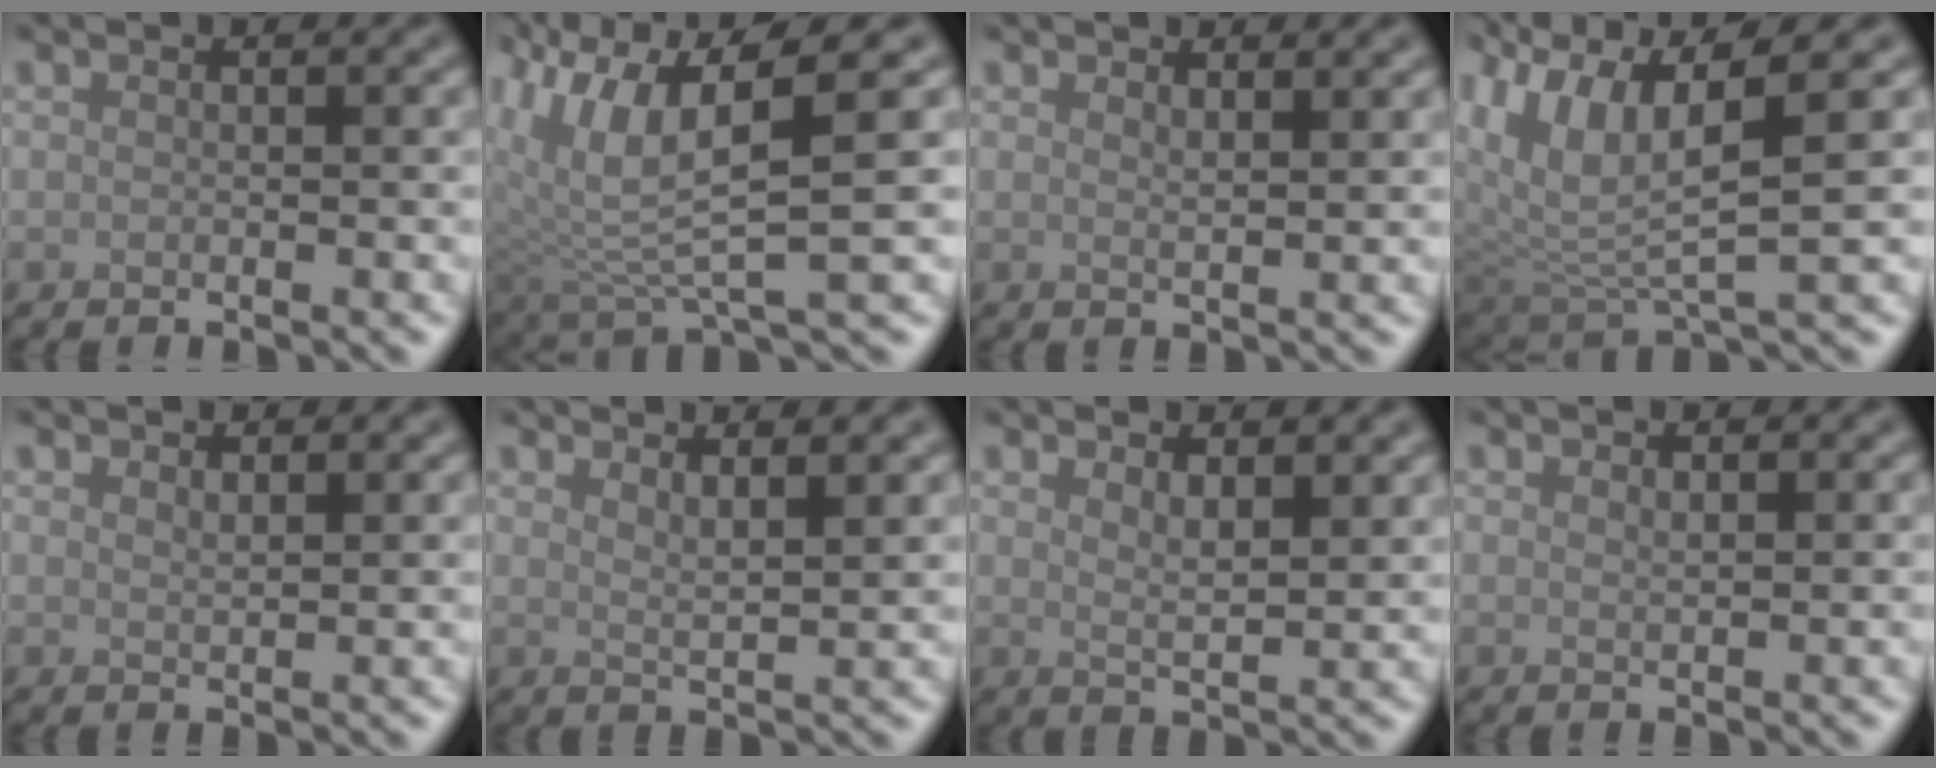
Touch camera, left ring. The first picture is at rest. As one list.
[{"total": 9.3, "force": [2.9, 2.9, 8.4], "torque": [-0.181, -0.003, 0.058]}, {"total": 1.5, "force": [1.2, 0.3, 0.7], "torque": [-0.006, 0.000, 0.018]}, {"total": 8.2, "force": [3.0, 2.8, 7.1], "torque": [-0.154, 0.000, 0.059]}, {"total": 1.3, "force": [1.2, 0.4, 0.4], "torque": [-0.009, 0.000, 0.023]}, {"total": 3.1, "force": [2.3, 0.8, 1.8], "torque": [-0.014, 0.000, 0.034]}, {"total": 2.9, "force": [2.0, 0.9, 2.0], "torque": [-0.028, -0.007, 0.036]}, {"total": 0.7, "force": [0.6, 0.2, 0.3], "torque": [-0.005, -0.002, 0.013]}]